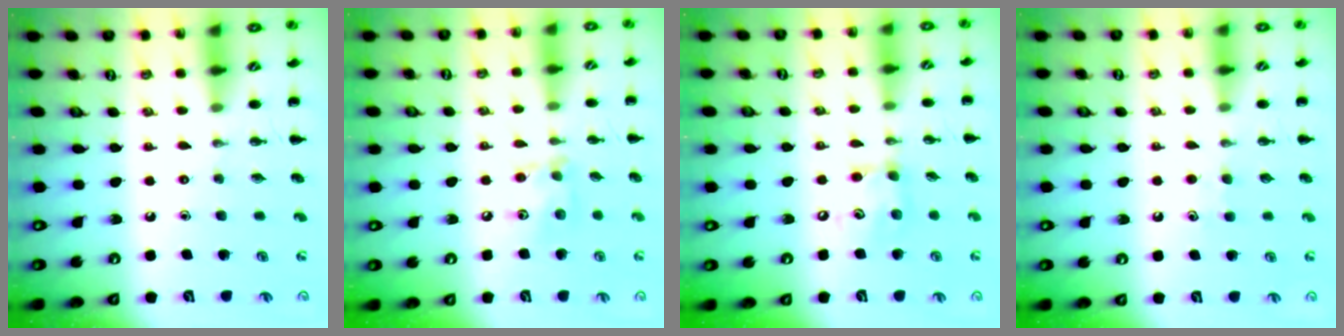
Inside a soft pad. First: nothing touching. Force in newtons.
{"total": 6.4, "press": 6.4, "slide": 0.3}
{"total": 7.5, "press": 7.5, "slide": 0.7}
{"total": 4.9, "press": 4.6, "slide": 1.6}